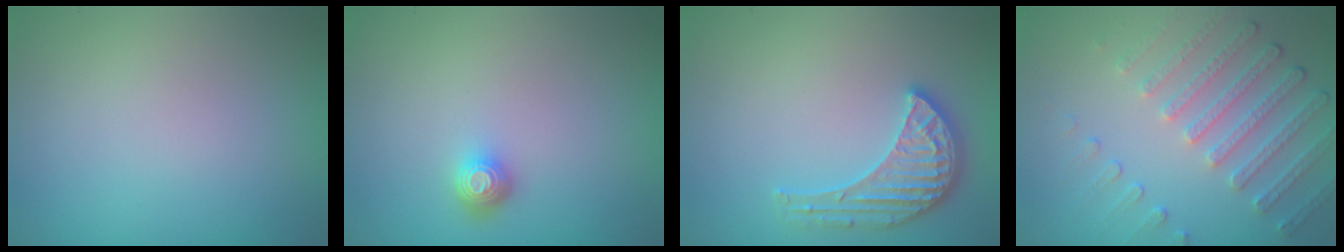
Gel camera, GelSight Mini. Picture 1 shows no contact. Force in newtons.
{"total": 1.7, "press": 1.3, "slide": 1.1}
{"total": 3.4, "press": 3.4, "slide": 0.6}
{"total": 4.8, "press": 3.5, "slide": 3.2}